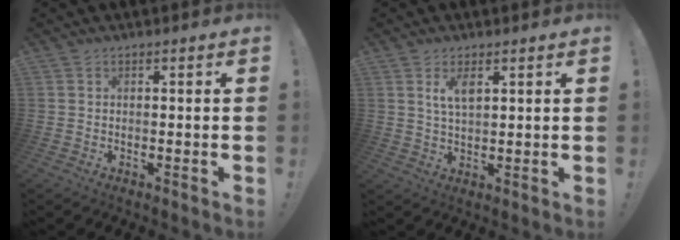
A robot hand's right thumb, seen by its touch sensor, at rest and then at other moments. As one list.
[{"total": 4.8, "force": [2.4, 2.2, 3.6], "torque": [-0.061, -0.008, 0.041]}]